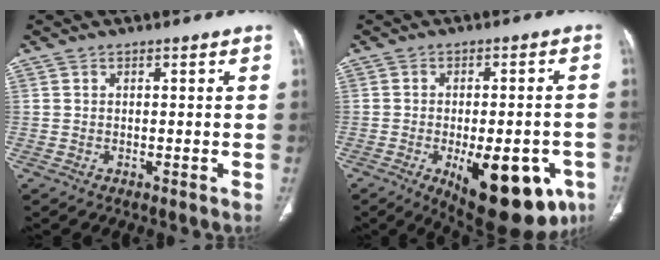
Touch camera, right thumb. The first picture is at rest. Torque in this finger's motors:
{"motor_torque": [2.56, 2.45, 1.22, -1.20, 0.39]}